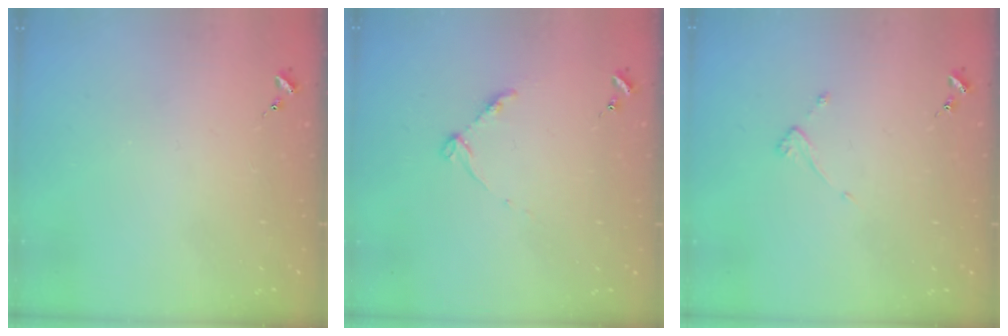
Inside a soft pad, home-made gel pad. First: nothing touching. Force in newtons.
{"total": 5.6, "press": 5.5, "slide": 0.7}
{"total": 3.4, "press": 3.4, "slide": 0.1}